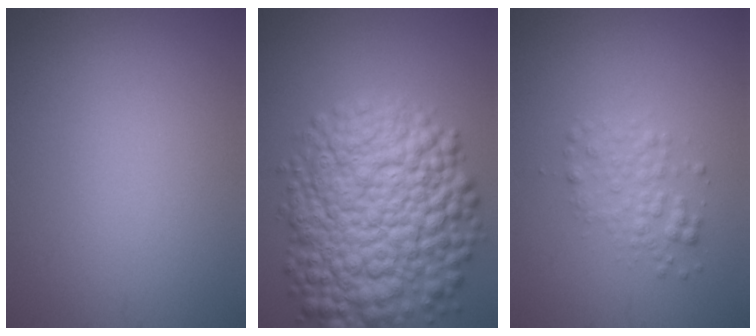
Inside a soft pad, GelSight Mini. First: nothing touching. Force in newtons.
{"total": 13.4, "press": 13.4, "slide": 0.4}
{"total": 2.2, "press": 2.2, "slide": 0.0}